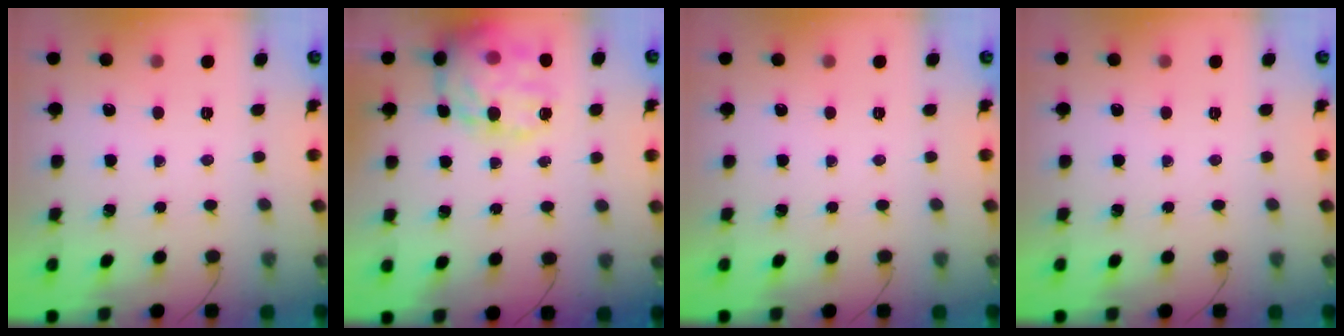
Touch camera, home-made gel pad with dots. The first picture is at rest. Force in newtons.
{"total": 19.2, "press": 19.0, "slide": 2.7}
{"total": 0.0}
{"total": 0.0}